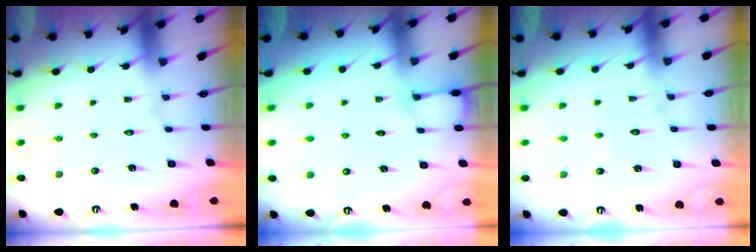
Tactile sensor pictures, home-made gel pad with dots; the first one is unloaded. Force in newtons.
{"total": 4.1, "press": 4.0, "slide": 0.5}
{"total": 2.8, "press": 2.8, "slide": 0.3}